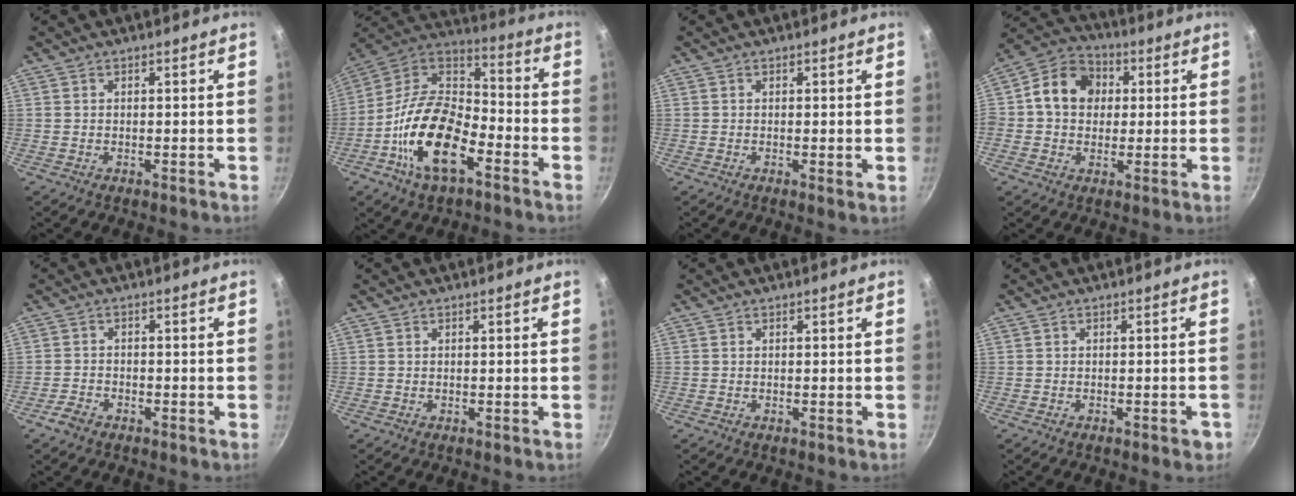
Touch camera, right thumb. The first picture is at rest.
{"total": 19.9, "force": [-8.0, 10.3, 15.0], "torque": [-0.257, 0.050, -0.169]}
{"total": 0.9, "force": [0.1, 0.2, 0.9], "torque": [-0.014, -0.006, -0.002]}
{"total": 11.1, "force": [1.6, 9.3, 5.9], "torque": [-0.065, 0.015, 0.005]}
{"total": 2.8, "force": [-2.0, 1.5, 1.2], "torque": [-0.029, 0.020, -0.039]}
{"total": 0.0}
{"total": 0.0}
{"total": 2.0, "force": [-1.0, 0.9, 1.4], "torque": [-0.009, 0.012, -0.007]}